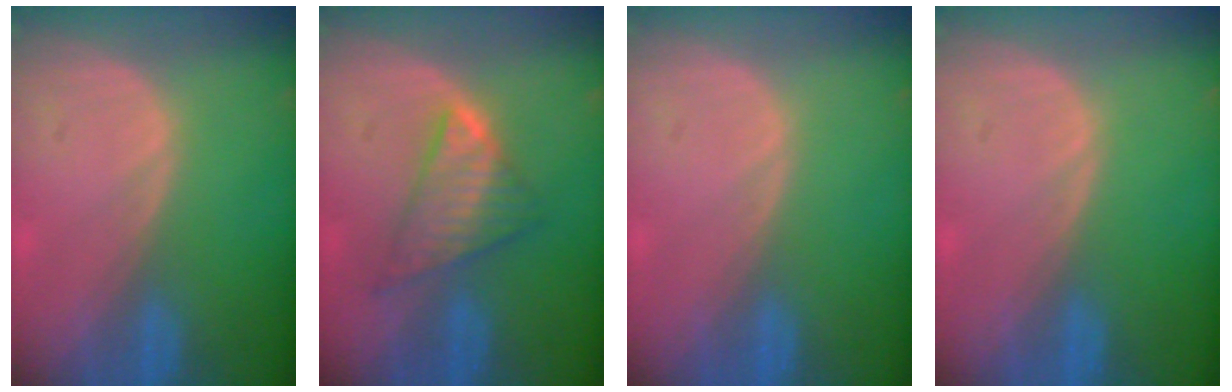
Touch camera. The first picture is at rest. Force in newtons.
{"total": 5.9, "press": 5.9, "slide": 0.1}
{"total": 0.0}
{"total": 0.0}